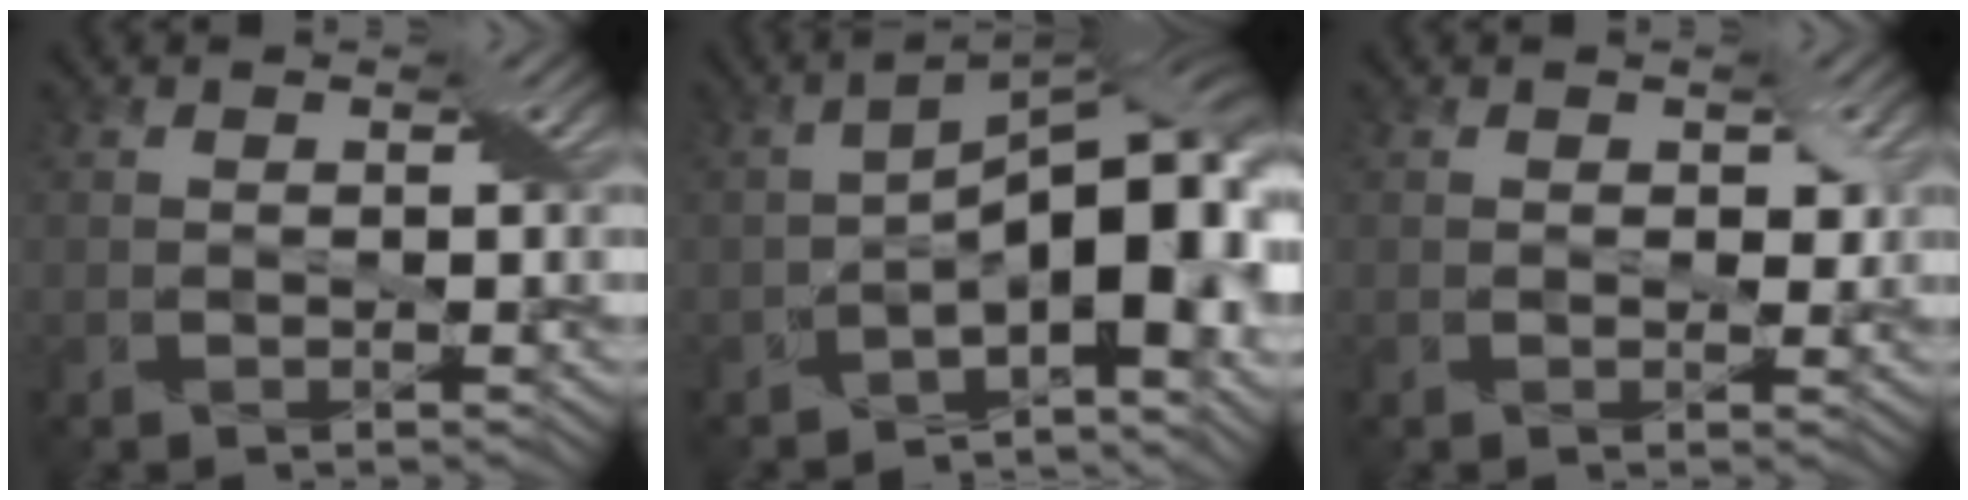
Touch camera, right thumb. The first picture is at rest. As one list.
[{"total": 14.1, "force": [-4.9, 6.3, 11.6], "torque": [-0.144, -0.009, -0.077]}, {"total": 1.3, "force": [0.5, 0.9, 0.9], "torque": [-0.015, -0.004, 0.009]}]